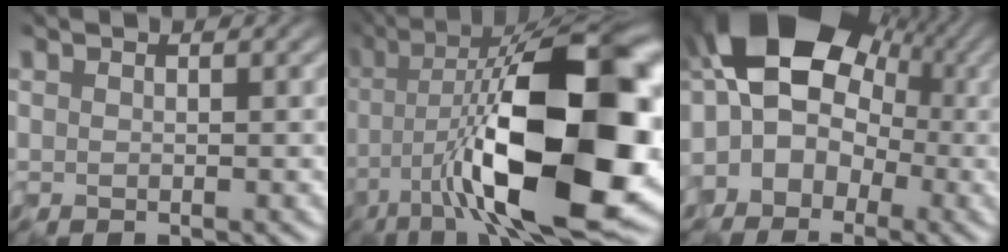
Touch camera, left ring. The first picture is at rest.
{"total": 18.0, "force": [-2.7, 5.6, 16.9], "torque": [-0.257, 0.012, -0.051]}
{"total": 15.4, "force": [2.6, 12.4, 8.8], "torque": [-0.152, 0.052, -0.004]}